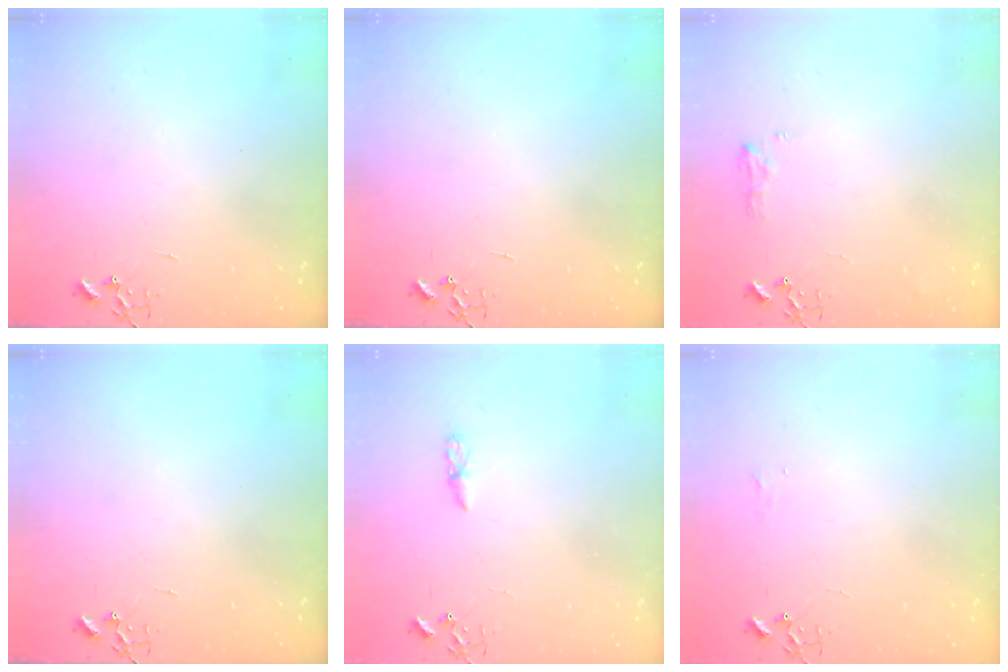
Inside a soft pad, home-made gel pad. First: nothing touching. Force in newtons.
{"total": 0.0}
{"total": 7.6, "press": 7.6, "slide": 0.8}
{"total": 0.0}
{"total": 3.2, "press": 3.2, "slide": 0.4}
{"total": 3.8, "press": 3.8, "slide": 0.6}